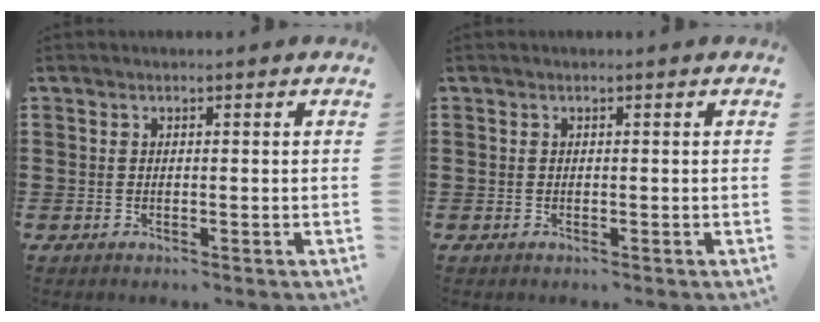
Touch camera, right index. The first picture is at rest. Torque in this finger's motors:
{"motor_torque": [-0.04, 0.02, 0.00, 0.00]}